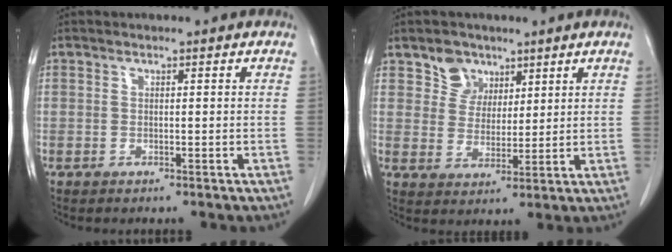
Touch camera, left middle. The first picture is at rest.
{"total": 5.0, "force": [3.3, 3.7, 0.7], "torque": [-0.014, 0.005, 0.063]}